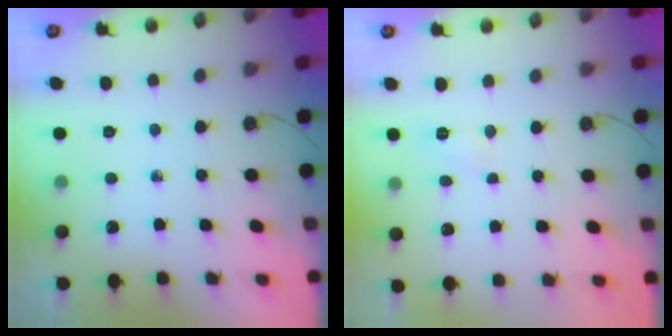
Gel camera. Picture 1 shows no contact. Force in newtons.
{"total": 6.7, "press": 4.7, "slide": 4.8}